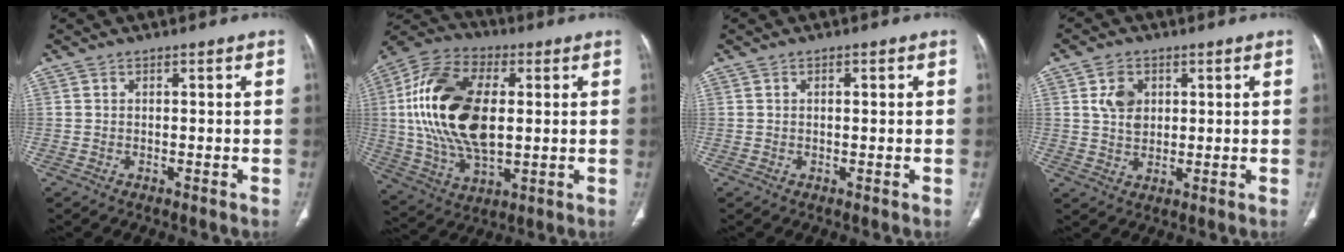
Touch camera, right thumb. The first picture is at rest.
{"total": 22.5, "force": [2.5, 12.5, 18.5], "torque": [-0.365, 0.001, 0.045]}
{"total": 1.3, "force": [0.4, 0.5, 1.2], "torque": [-0.022, 0.006, 0.005]}
{"total": 5.7, "force": [1.7, 4.2, 3.4], "torque": [-0.045, -0.010, 0.032]}